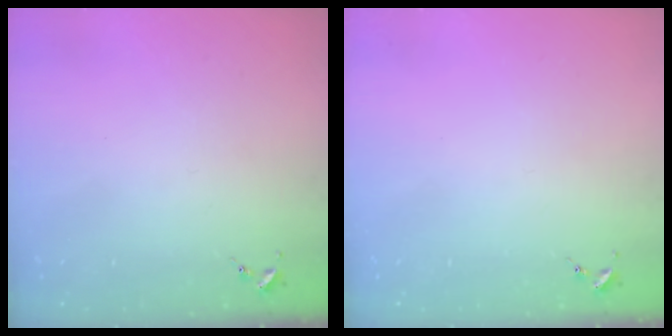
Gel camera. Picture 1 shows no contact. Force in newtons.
{"total": 0.0}